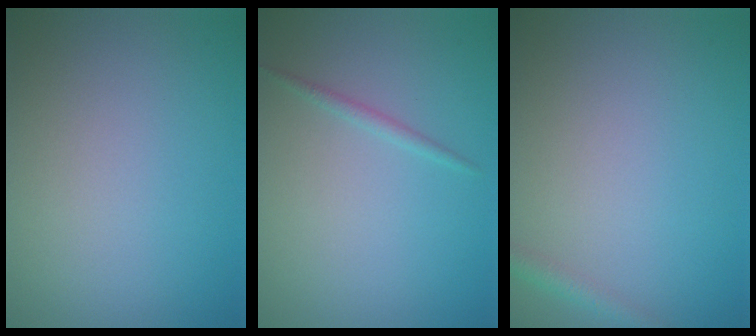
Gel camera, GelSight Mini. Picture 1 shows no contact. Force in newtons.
{"total": 0.8, "press": 0.8, "slide": 0.0}
{"total": 1.4, "press": 1.4, "slide": 0.1}